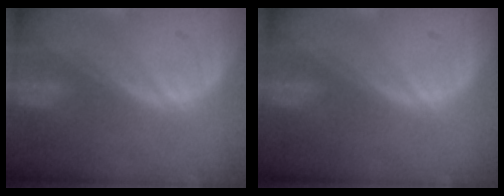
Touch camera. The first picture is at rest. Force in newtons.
{"total": 0.0}